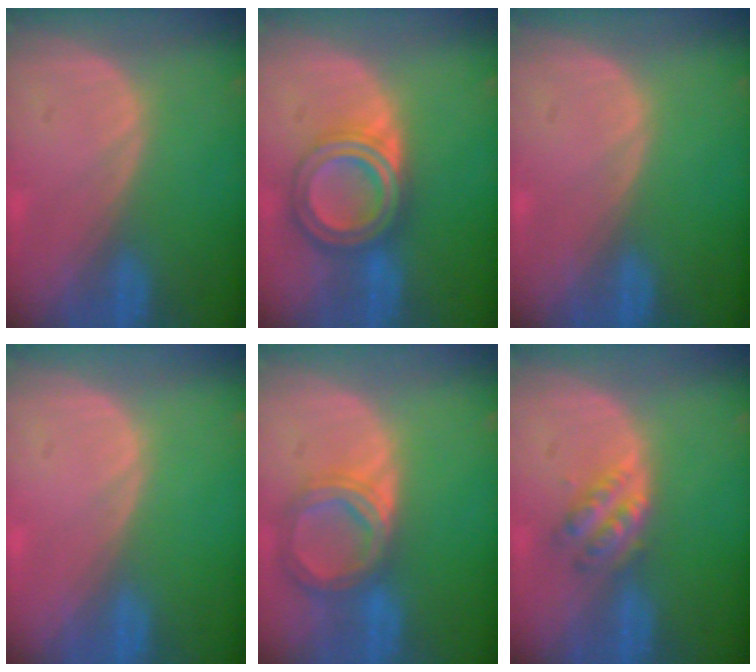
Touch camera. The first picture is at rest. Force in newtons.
{"total": 7.2, "press": 7.2, "slide": 0.4}
{"total": 0.0}
{"total": 0.0}
{"total": 6.6, "press": 6.1, "slide": 2.5}
{"total": 4.7, "press": 4.2, "slide": 2.3}